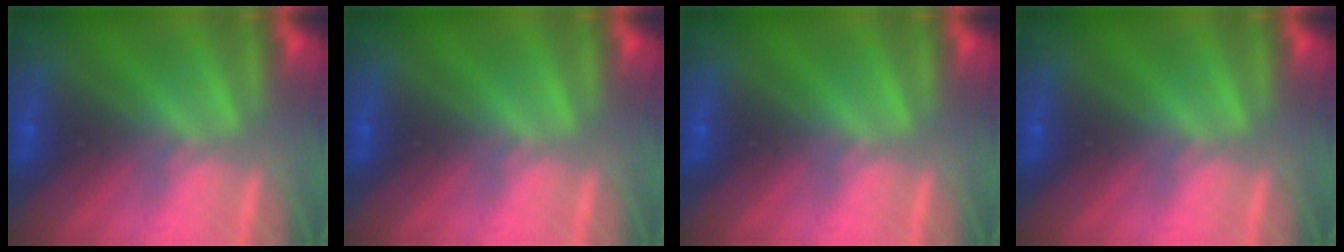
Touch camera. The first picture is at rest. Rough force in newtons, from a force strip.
{"total": 0.0}
{"total": 0.0}
{"total": 0.0}